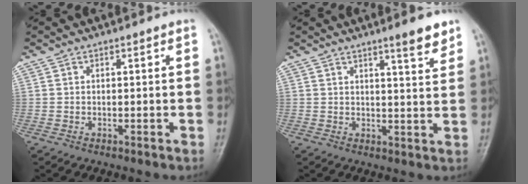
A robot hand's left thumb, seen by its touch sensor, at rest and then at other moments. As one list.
[{"total": 5.6, "force": [4.0, 0.6, 3.9], "torque": [-0.045, -0.029, 0.056]}]